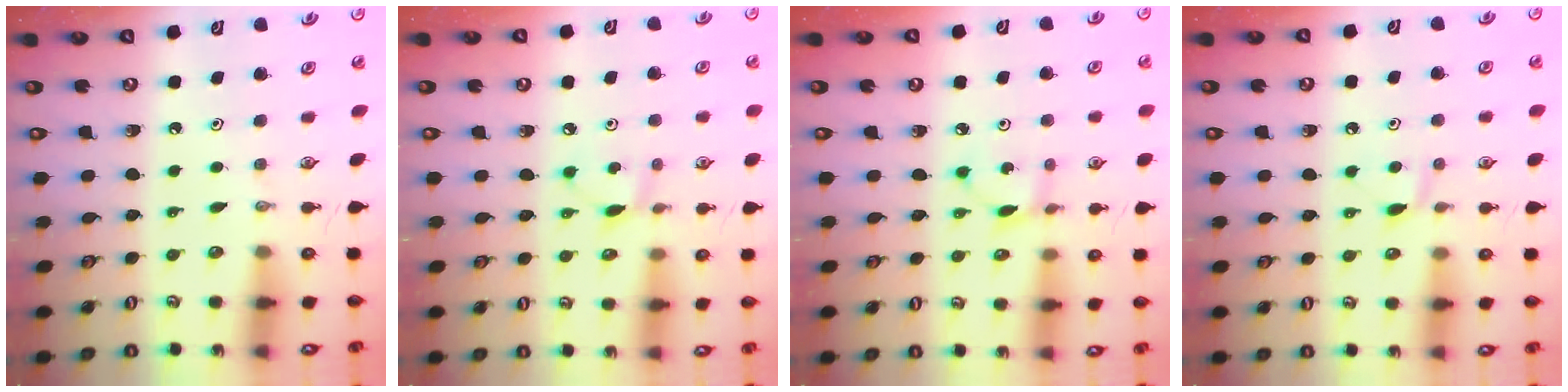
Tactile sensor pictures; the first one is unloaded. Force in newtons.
{"total": 5.2, "press": 5.2, "slide": 0.6}
{"total": 2.2, "press": 2.2, "slide": 0.2}
{"total": 6.9, "press": 6.8, "slide": 0.7}